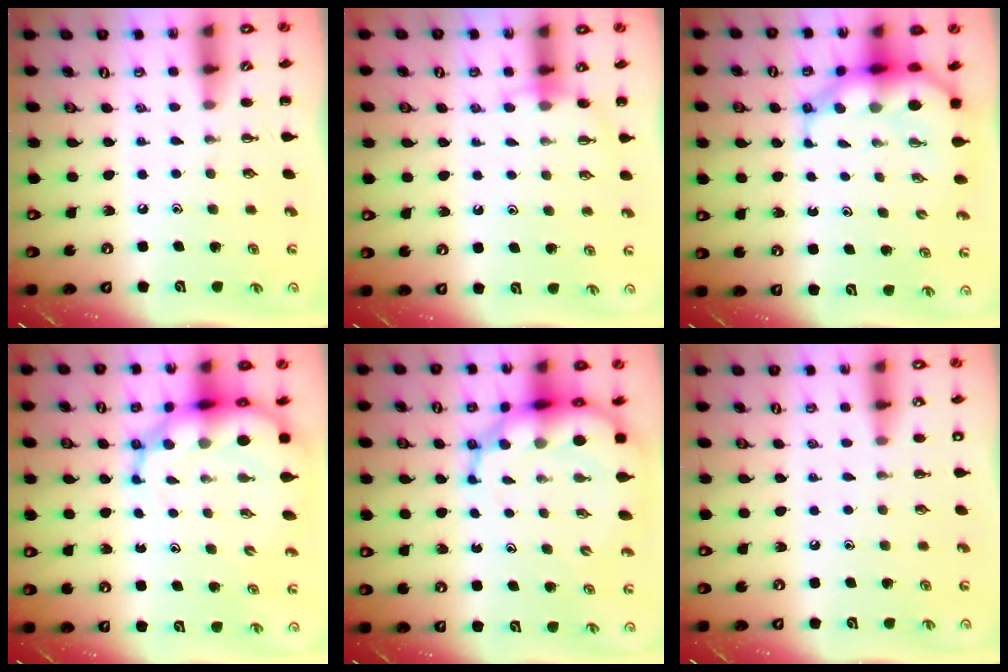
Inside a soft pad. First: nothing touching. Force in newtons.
{"total": 5.3, "press": 5.1, "slide": 1.4}
{"total": 8.4, "press": 8.1, "slide": 2.2}
{"total": 12.1, "press": 11.8, "slide": 3.0}
{"total": 12.1, "press": 11.8, "slide": 3.0}
{"total": 1.4, "press": 1.4, "slide": 0.1}